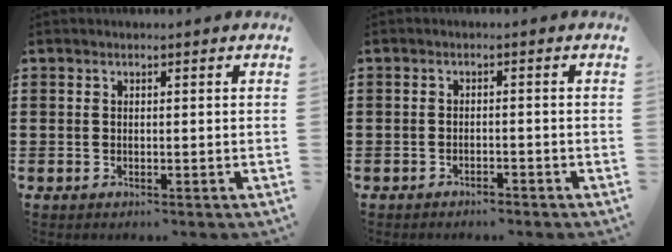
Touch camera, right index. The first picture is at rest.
{"total": 1.4, "force": [-1.3, 0.2, 0.2], "torque": [-0.009, 0.001, -0.027]}